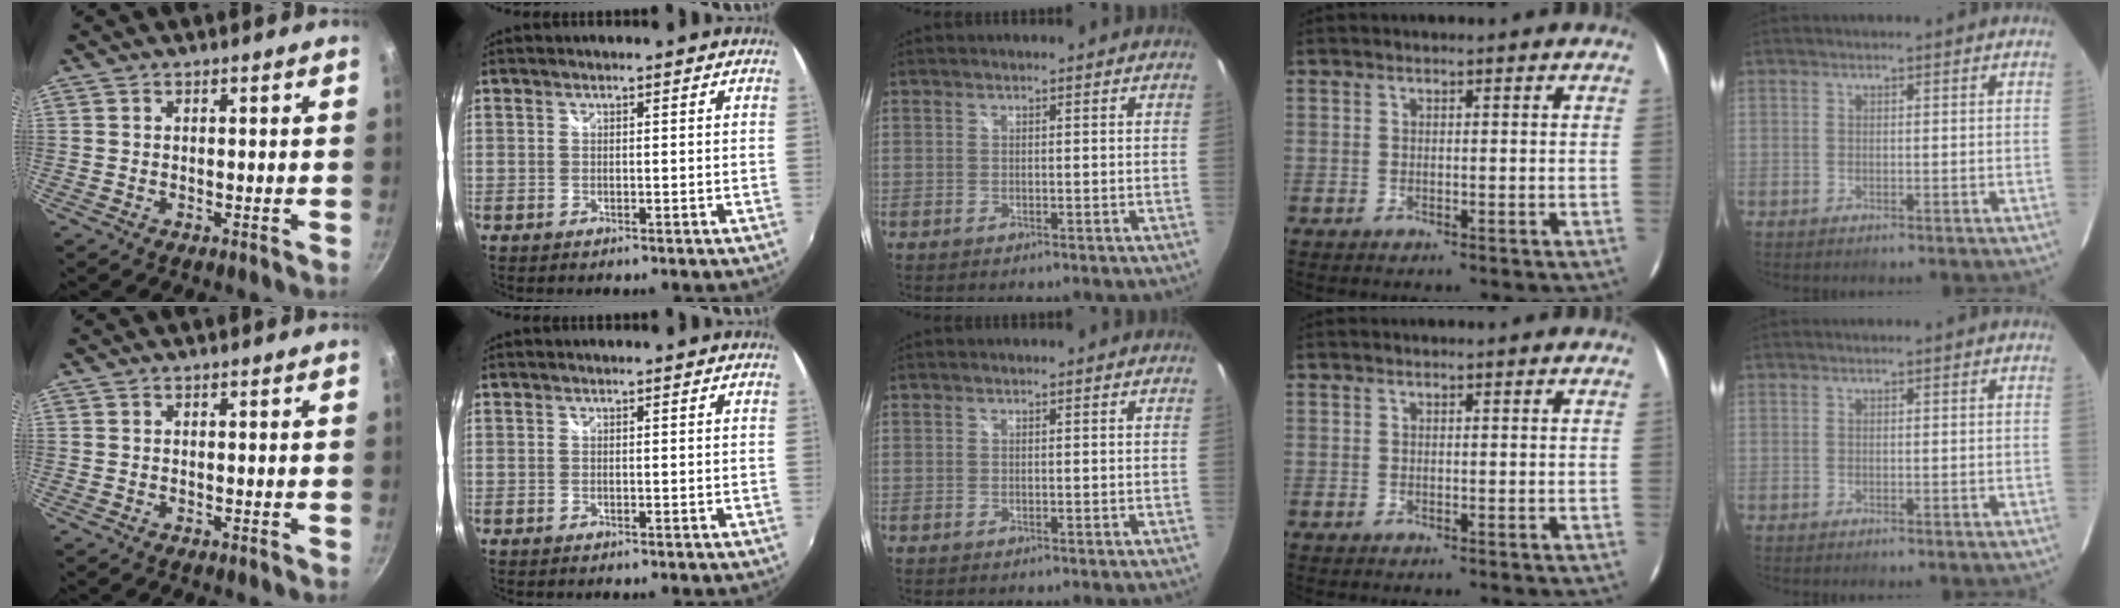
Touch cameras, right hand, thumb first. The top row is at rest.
{}